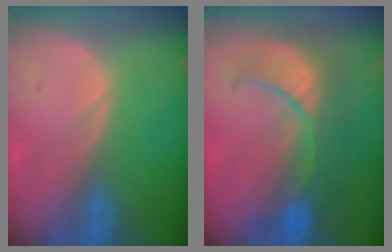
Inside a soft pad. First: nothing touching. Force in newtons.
{"total": 8.1, "press": 8.1, "slide": 0.7}